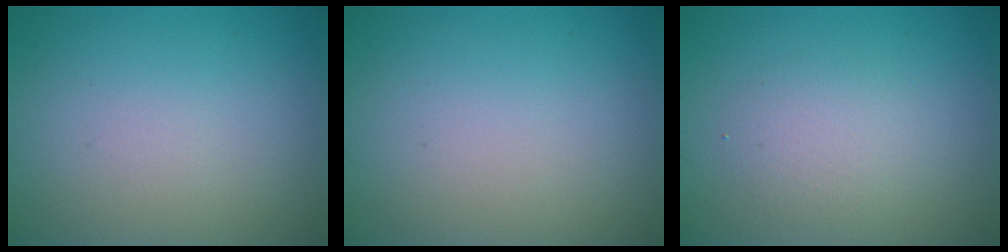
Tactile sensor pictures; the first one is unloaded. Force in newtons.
{"total": 0.0}
{"total": 2.2, "press": 2.2, "slide": 0.1}